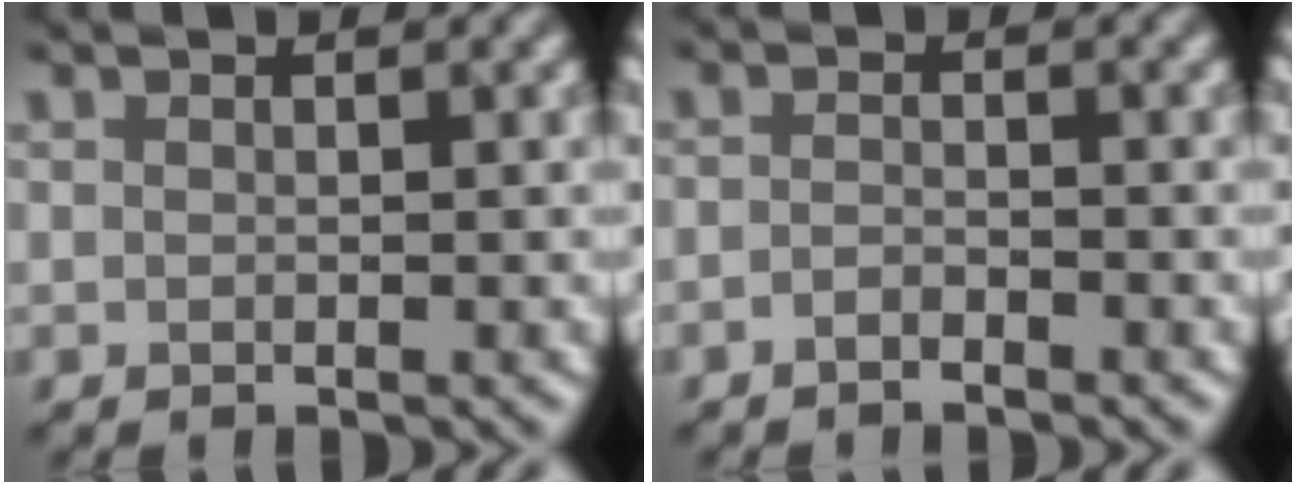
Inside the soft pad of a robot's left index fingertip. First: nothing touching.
{"total": 1.7, "force": [-1.6, -0.3, -0.2], "torque": [-0.007, -0.001, -0.016]}